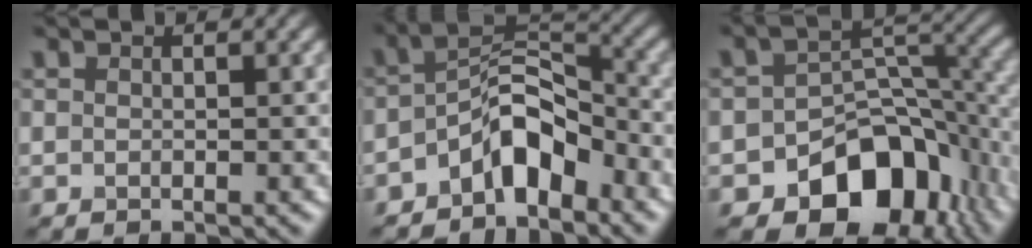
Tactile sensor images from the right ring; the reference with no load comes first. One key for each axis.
{"total": 5.7, "fx": -3.4, "fy": 2.5, "fz": 3.8, "tx": -0.055, "ty": 0.017, "tz": -0.069}
{"total": 11.2, "fx": -5.7, "fy": 7.3, "fz": 6.3, "tx": -0.082, "ty": -0.011, "tz": -0.091}